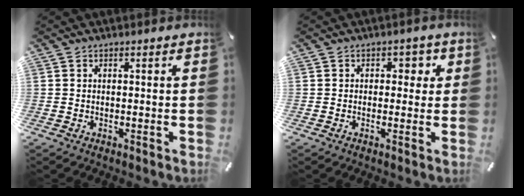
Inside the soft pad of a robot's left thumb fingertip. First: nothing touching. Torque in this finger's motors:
{"motor_torque": [0.18, -0.10, 0.20, 0.11, 0.01]}